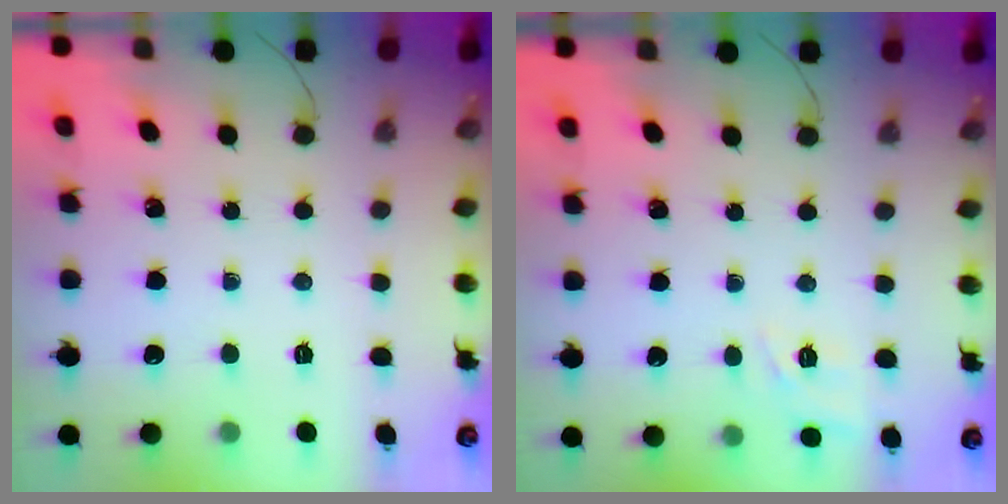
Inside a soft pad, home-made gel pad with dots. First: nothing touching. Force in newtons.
{"total": 3.1, "press": 2.7, "slide": 1.4}